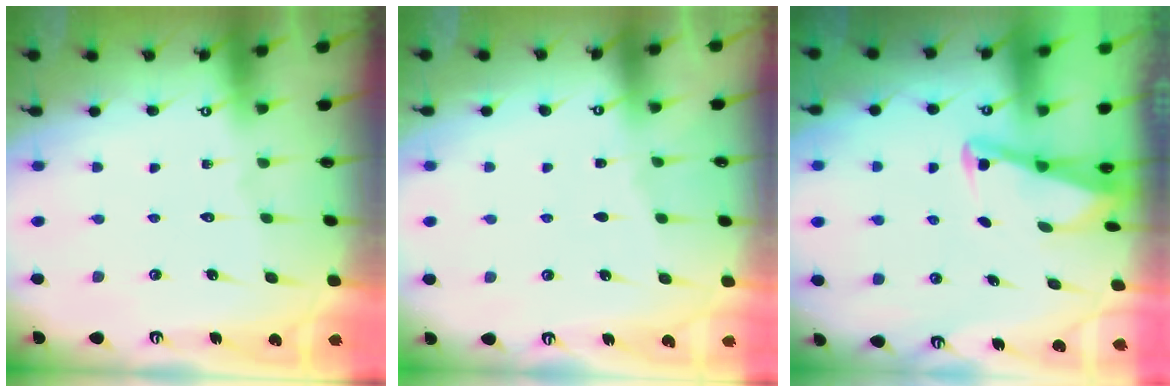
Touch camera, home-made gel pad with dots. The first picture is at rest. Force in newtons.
{"total": 0.5, "press": 0.5, "slide": 0.1}
{"total": 2.9, "press": 2.9, "slide": 0.4}